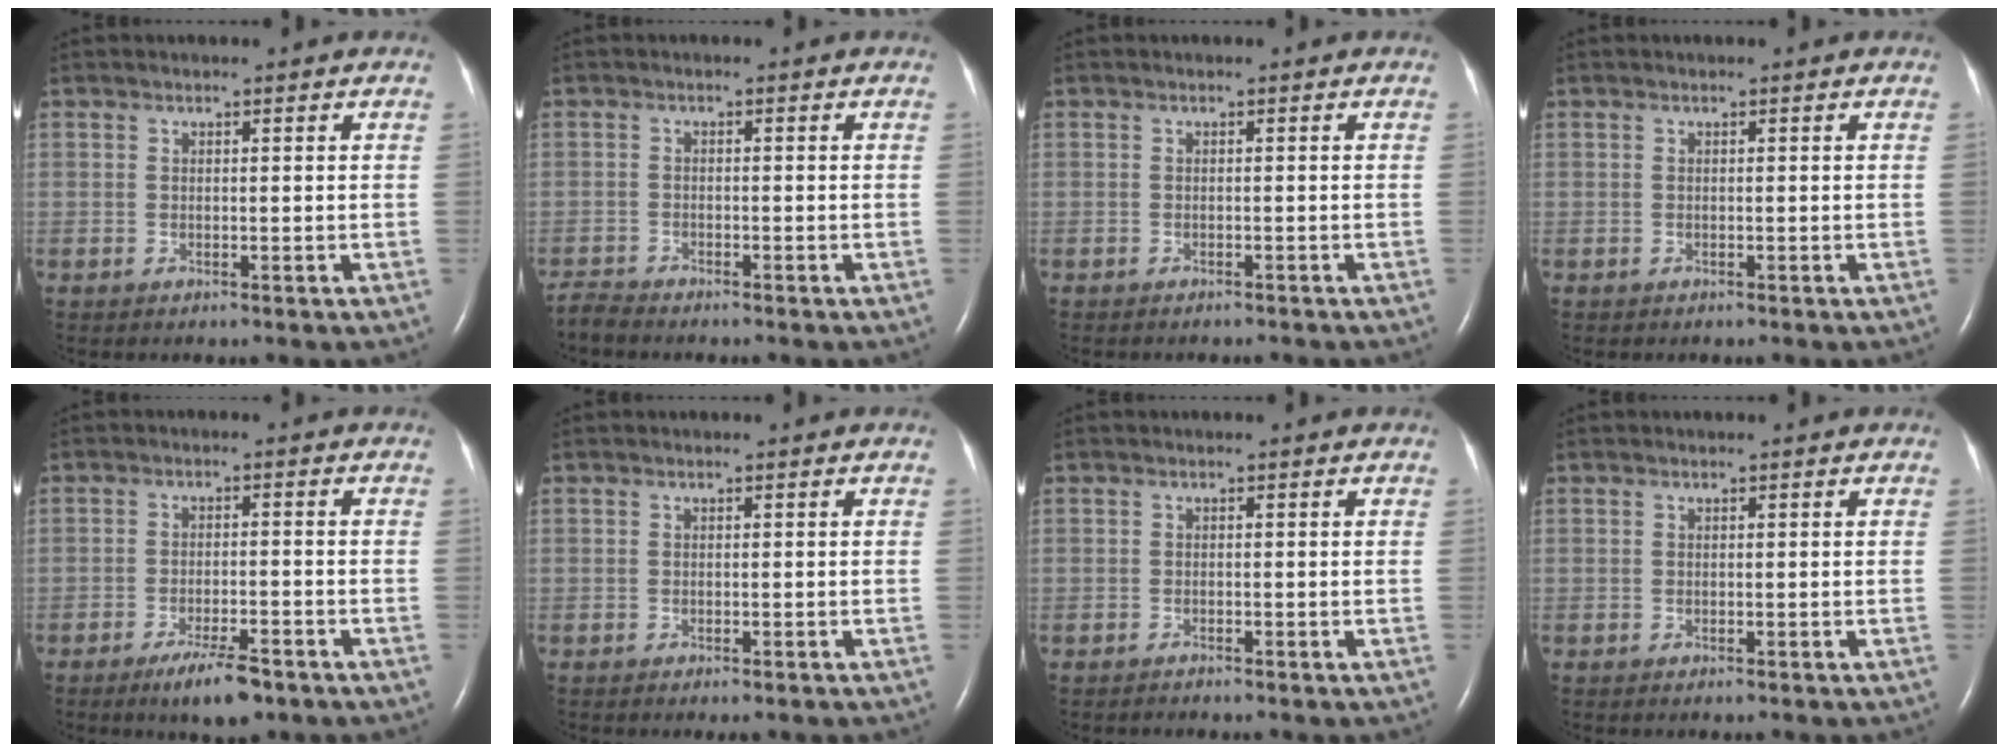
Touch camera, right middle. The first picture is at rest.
{"total": 1.9, "force": [-1.8, -0.5, -0.1], "torque": [-0.007, -0.015, -0.037]}
{"total": 1.7, "force": [-1.5, 0.2, 0.7], "torque": [-0.017, -0.004, -0.014]}
{"total": 0.0}
{"total": 6.0, "force": [-4.1, 0.9, 4.3], "torque": [-0.080, -0.010, -0.064]}
{"total": 1.0, "force": [-0.7, 0.0, 0.7], "torque": [-0.012, -0.004, -0.004]}
{"total": 0.5, "force": [-0.5, -0.1, 0.0], "torque": [-0.006, -0.004, -0.009]}
{"total": 0.0}